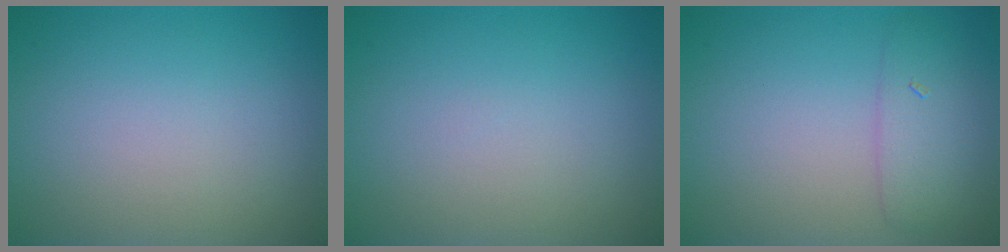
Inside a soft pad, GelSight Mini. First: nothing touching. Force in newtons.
{"total": 0.0}
{"total": 2.7, "press": 2.7, "slide": 0.1}